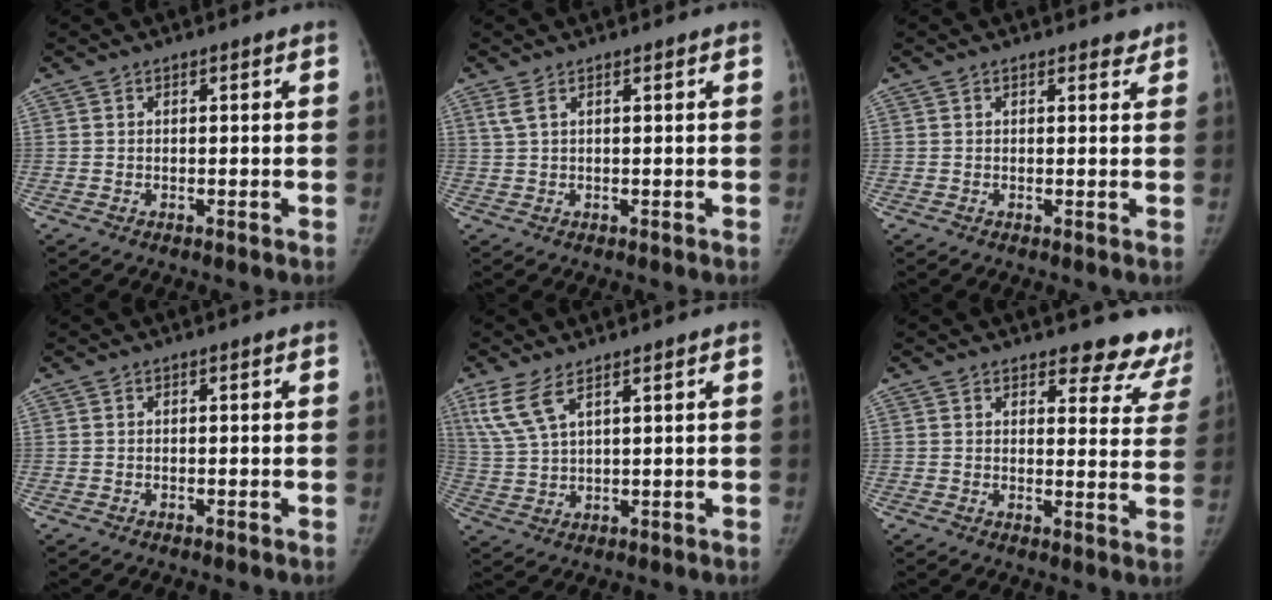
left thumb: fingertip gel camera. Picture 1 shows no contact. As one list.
[{"total": 2.0, "force": [1.2, 0.5, 1.5], "torque": [-0.042, 0.005, 0.033]}, {"total": 2.2, "force": [1.8, 1.0, 0.8], "torque": [0.007, -0.007, 0.019]}, {"total": 0.0}, {"total": 6.9, "force": [4.4, 2.2, 4.8], "torque": [-0.113, -0.011, 0.100]}, {"total": 11.0, "force": [10.2, 3.7, 2.1], "torque": [0.028, -0.078, 0.093]}]